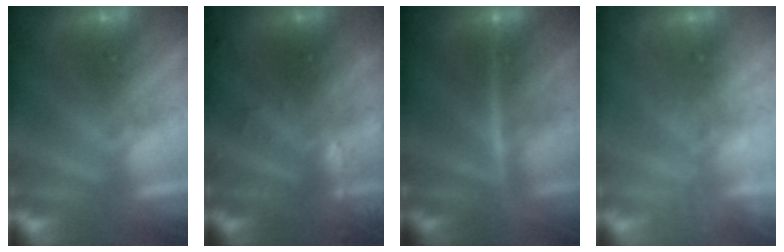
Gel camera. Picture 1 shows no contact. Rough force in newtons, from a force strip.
{"total": 2.8}
{"total": 3.3}
{"total": 1.7}